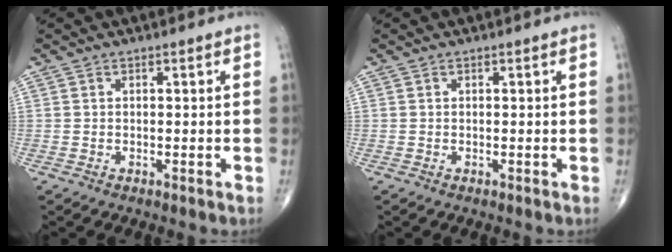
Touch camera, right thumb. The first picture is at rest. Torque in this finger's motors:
{"motor_torque": [0.00, 0.00, 0.00, 0.00, 0.00]}